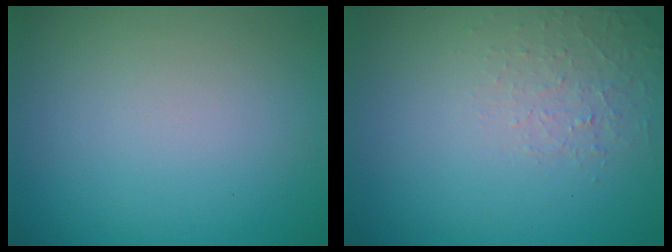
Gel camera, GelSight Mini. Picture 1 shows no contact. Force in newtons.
{"total": 1.3, "press": 0.4, "slide": 1.2}